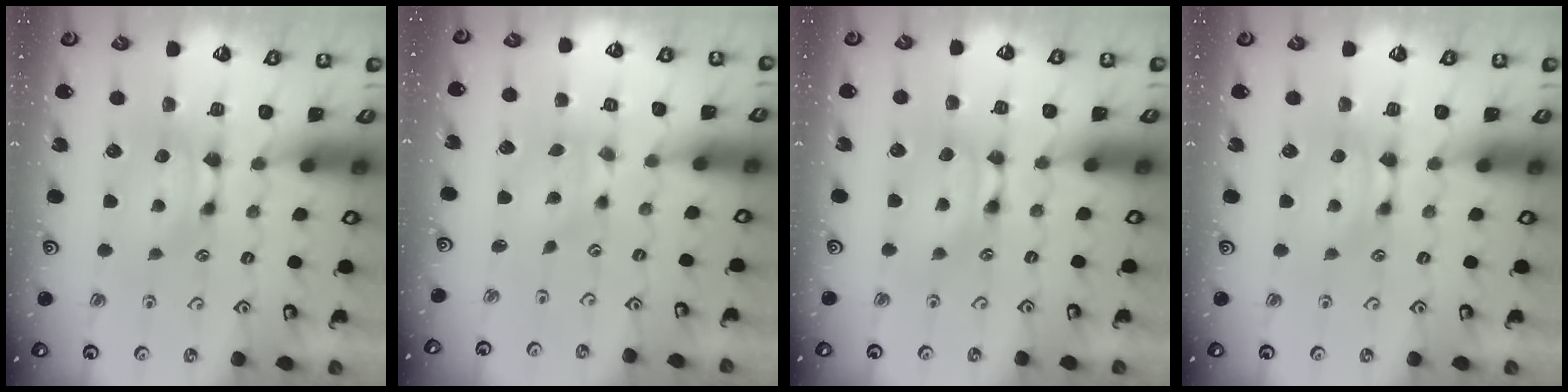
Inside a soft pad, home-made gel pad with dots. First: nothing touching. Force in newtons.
{"total": 1.7, "press": 1.0, "slide": 1.3}
{"total": 1.5, "press": 1.5, "slide": 0.2}
{"total": 0.0}